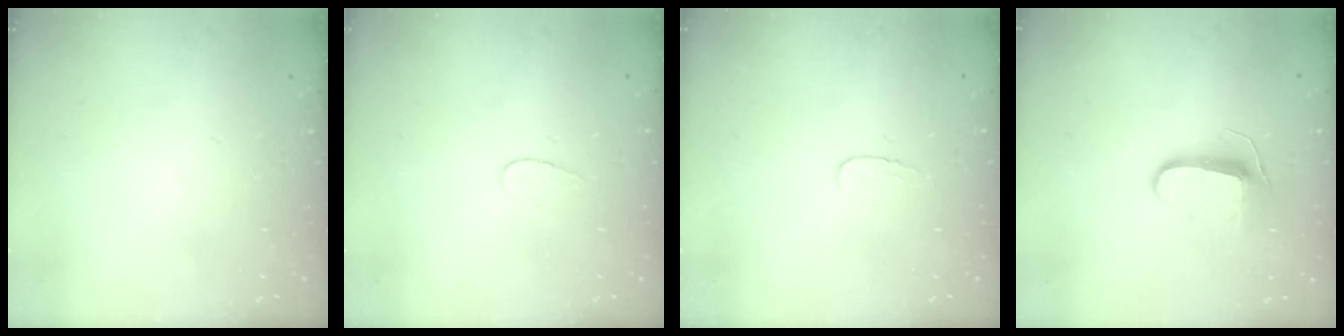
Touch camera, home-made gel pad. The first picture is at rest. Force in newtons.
{"total": 4.1, "press": 4.1, "slide": 0.3}
{"total": 3.9, "press": 3.9, "slide": 0.4}
{"total": 9.2, "press": 9.2, "slide": 0.7}